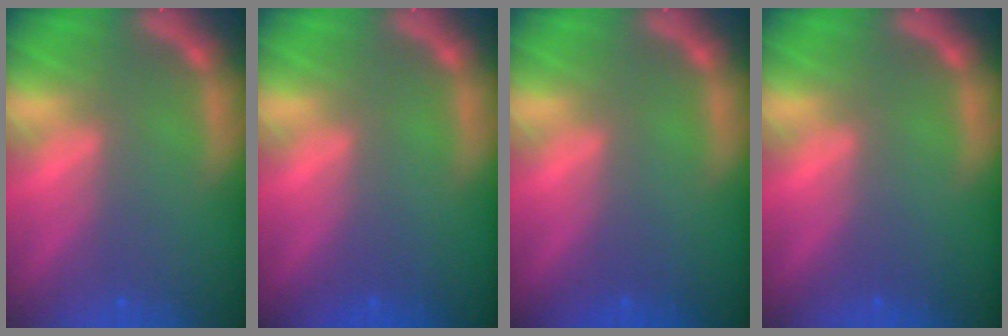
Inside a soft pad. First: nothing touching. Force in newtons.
{"total": 0.0}
{"total": 0.0}
{"total": 0.0}